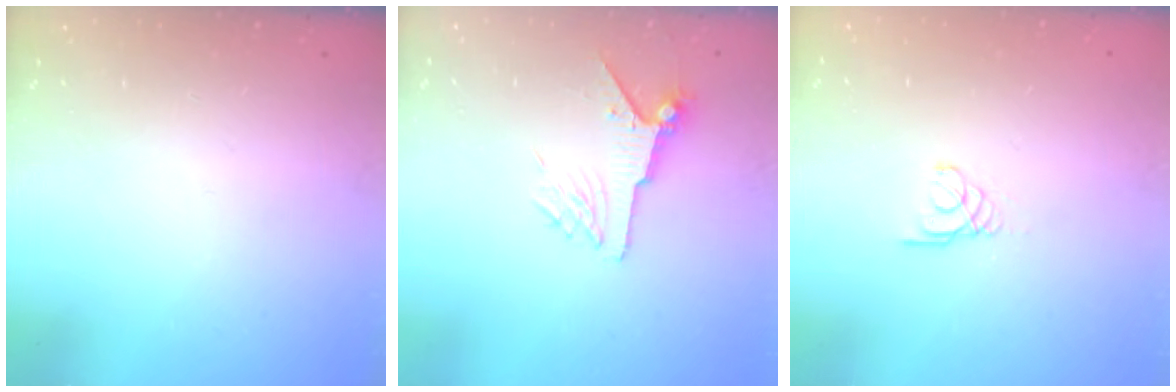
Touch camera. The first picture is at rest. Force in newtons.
{"total": 6.8, "press": 6.7, "slide": 1.0}
{"total": 1.7, "press": 1.7, "slide": 0.2}